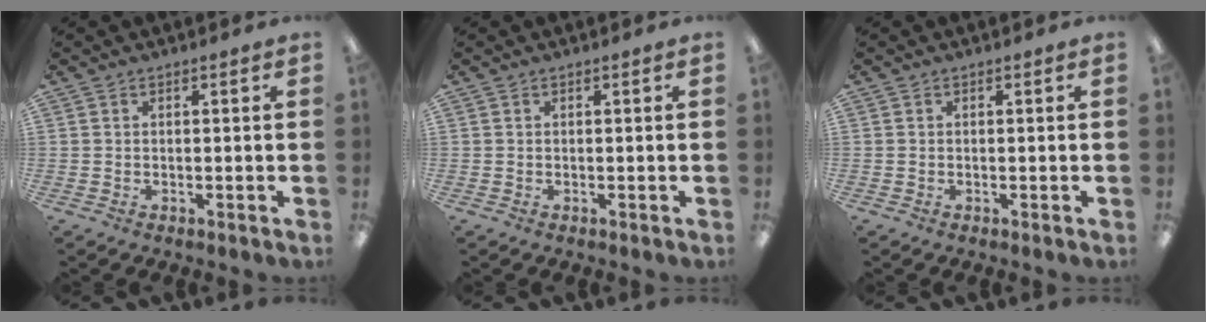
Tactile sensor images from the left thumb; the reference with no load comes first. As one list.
[{"total": 0.0}, {"total": 0.0}]